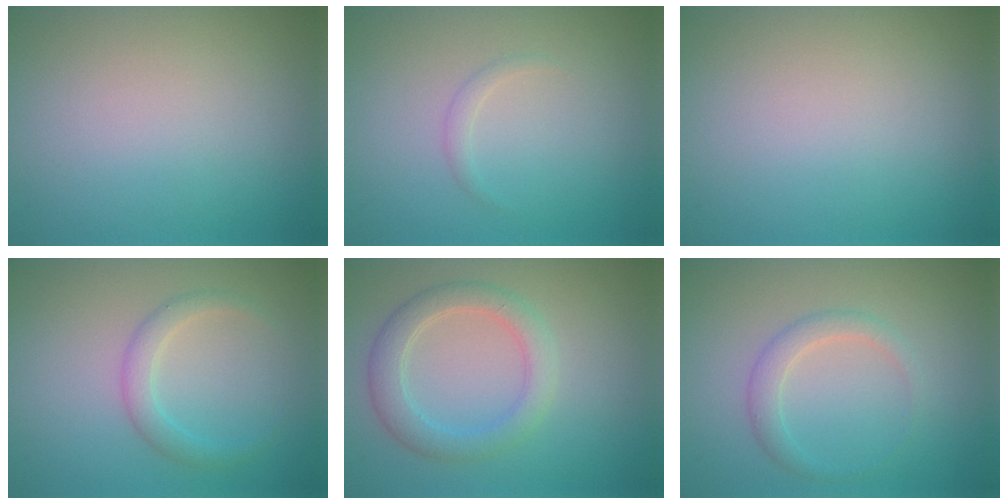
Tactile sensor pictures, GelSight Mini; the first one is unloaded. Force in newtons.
{"total": 0.7, "press": 0.7, "slide": 0.0}
{"total": 0.0}
{"total": 2.0, "press": 2.0, "slide": 0.1}
{"total": 3.3, "press": 3.3, "slide": 0.0}
{"total": 1.8, "press": 1.8, "slide": 0.1}